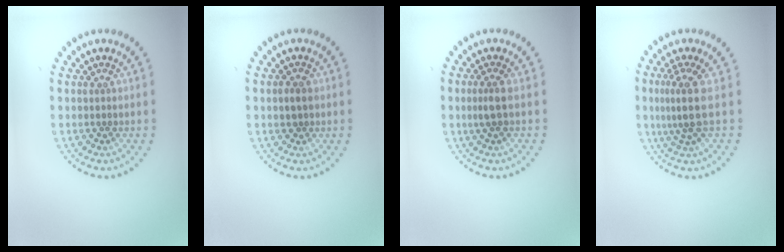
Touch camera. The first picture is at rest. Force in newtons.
{"total": 1.5, "press": 1.5, "slide": 0.1}
{"total": 1.5, "press": 1.3, "slide": 0.8}
{"total": 2.9, "press": 2.1, "slide": 2.1}